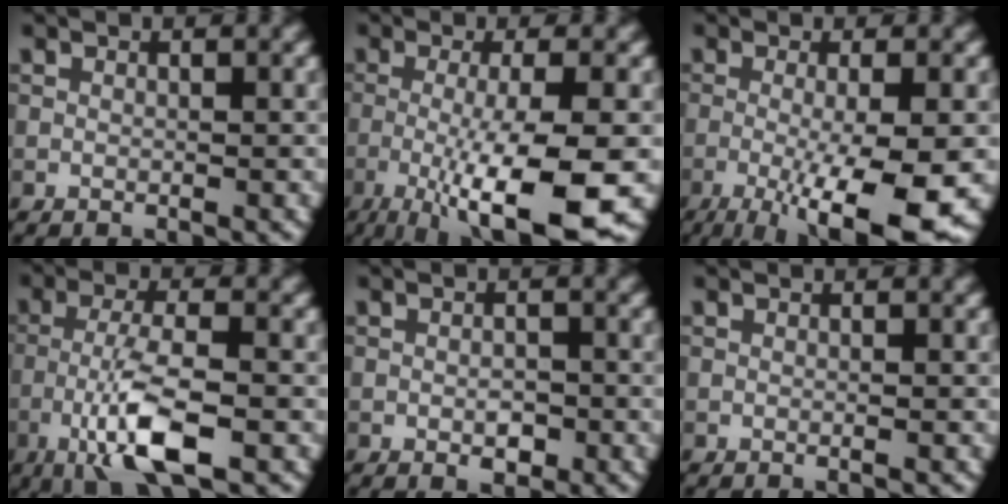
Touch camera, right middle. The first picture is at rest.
{"total": 9.9, "force": [-3.2, 1.9, 9.2], "torque": [-0.140, -0.013, -0.056]}
{"total": 9.6, "force": [-3.2, 2.0, 8.8], "torque": [-0.130, -0.012, -0.048]}
{"total": 7.0, "force": [-3.0, 1.7, 6.1], "torque": [-0.114, 0.006, -0.062]}
{"total": 1.9, "force": [-0.7, 1.0, 1.5], "torque": [-0.022, 0.000, -0.011]}
{"total": 0.6, "force": [-0.1, 0.1, 0.6], "torque": [-0.006, -0.002, -0.003]}